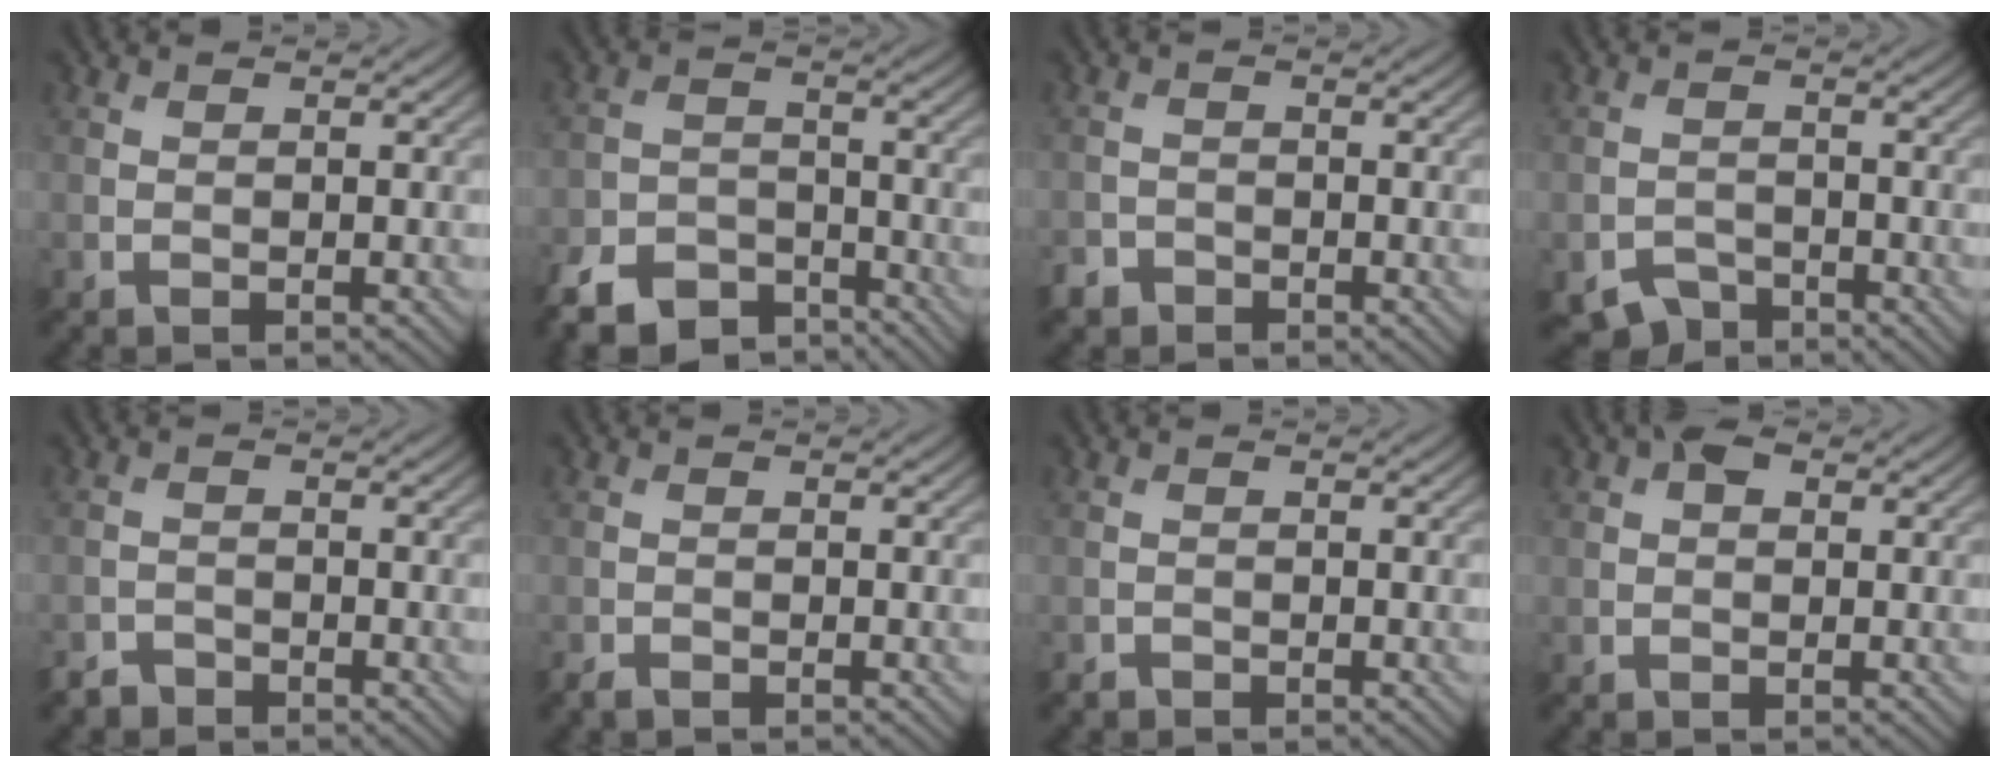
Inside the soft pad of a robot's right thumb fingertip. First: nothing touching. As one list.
[{"total": 9.0, "force": [-7.4, 4.0, 3.4], "torque": [-0.071, -0.014, -0.135]}, {"total": 2.1, "force": [-1.7, 1.1, 0.2], "torque": [-0.005, 0.000, -0.039]}, {"total": 3.2, "force": [-2.7, 1.6, 0.6], "torque": [-0.009, -0.002, -0.052]}, {"total": 2.0, "force": [-1.8, 0.7, 0.0], "torque": [-0.001, 0.002, -0.041]}, {"total": 1.1, "force": [-1.0, 0.4, 0.3], "torque": [-0.009, 0.000, -0.022]}, {"total": 0.9, "force": [-0.8, 0.3, 0.0], "torque": [-0.001, 0.000, -0.016]}, {"total": 1.8, "force": [0.7, 1.1, 1.2], "torque": [-0.020, 0.006, 0.005]}]